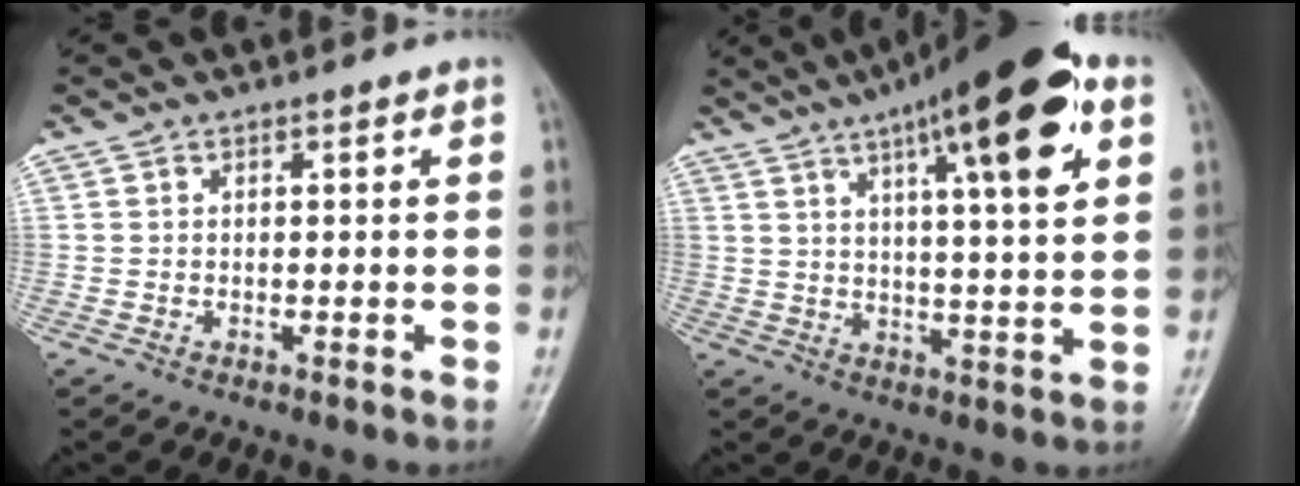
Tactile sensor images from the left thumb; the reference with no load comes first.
{"total": 20.0, "force": [9.4, 4.6, 17.0], "torque": [-0.236, -0.012, 0.136]}